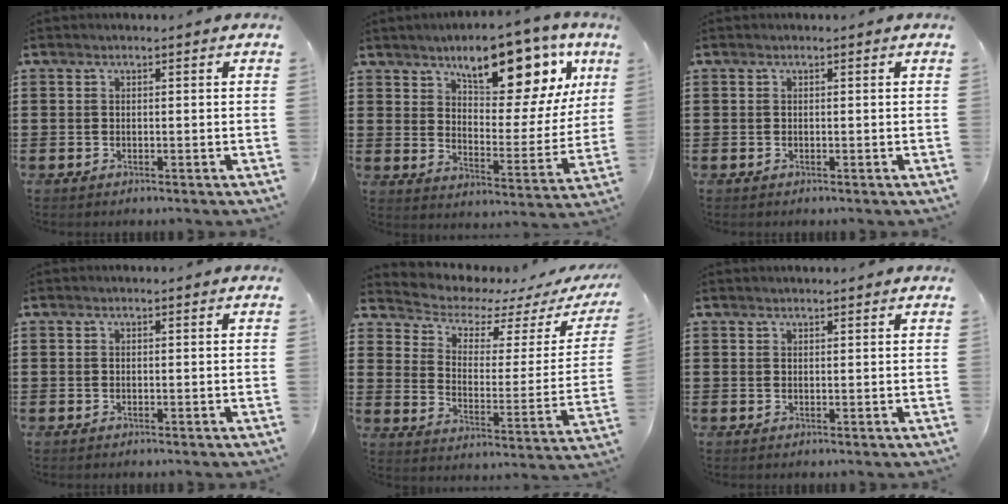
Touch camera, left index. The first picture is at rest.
{"total": 15.1, "force": [9.8, 5.4, 10.2], "torque": [-0.157, -0.045, 0.162]}
{"total": 0.0}
{"total": 0.0}
{"total": 4.3, "force": [3.7, 1.8, 1.3], "torque": [-0.052, -0.028, 0.058]}
{"total": 0.9, "force": [0.9, 0.0, 0.0], "torque": [-0.003, -0.001, 0.018]}